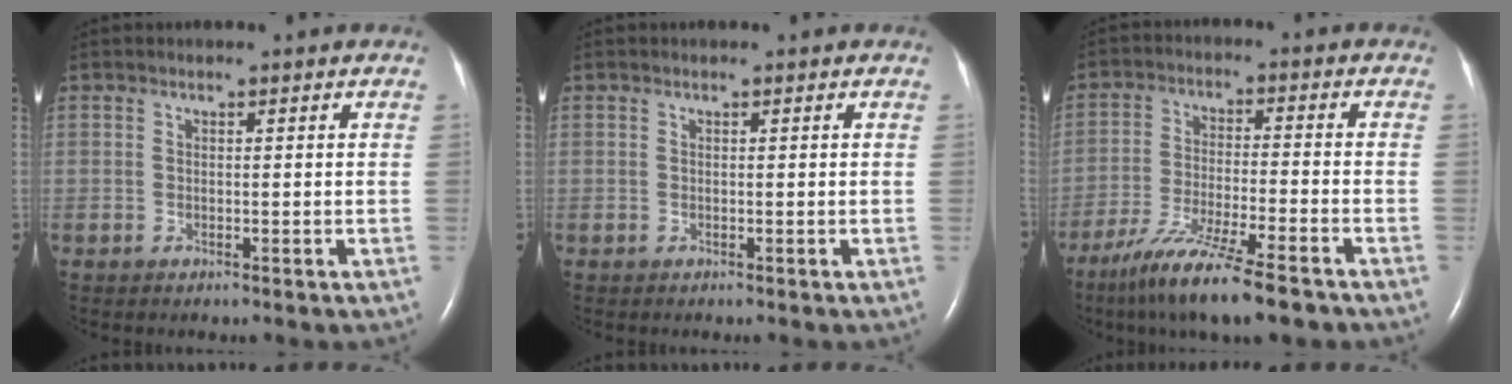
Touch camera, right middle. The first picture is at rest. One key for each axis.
{"total": 0.0}
{"total": 13.6, "fx": -10.2, "fy": 0.9, "fz": 9.0, "tx": -0.169, "ty": -0.043, "tz": -0.173}